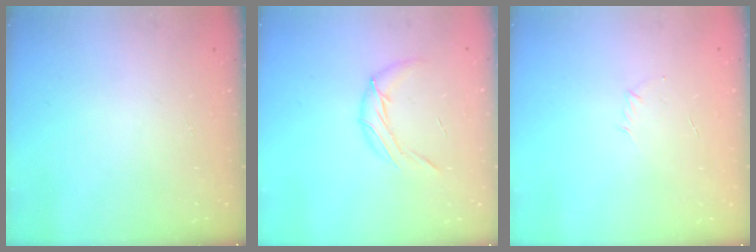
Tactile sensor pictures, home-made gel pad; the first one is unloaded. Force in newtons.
{"total": 9.6, "press": 9.4, "slide": 1.9}
{"total": 2.8, "press": 2.7, "slide": 0.8}